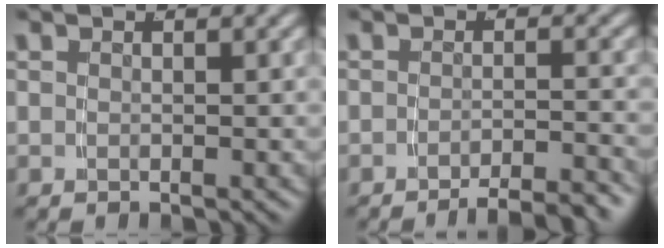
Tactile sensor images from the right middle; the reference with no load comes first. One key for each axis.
{"total": 5.3, "fx": -5.0, "fy": 0.3, "fz": 1.8, "tx": -0.012, "ty": -0.002, "tz": -0.080}